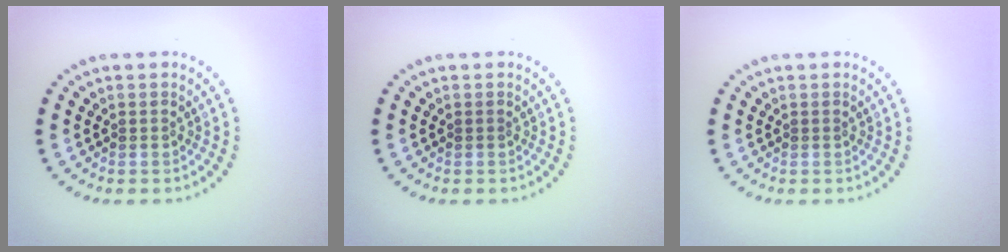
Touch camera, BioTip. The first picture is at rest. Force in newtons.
{"total": 0.0}
{"total": 0.0}